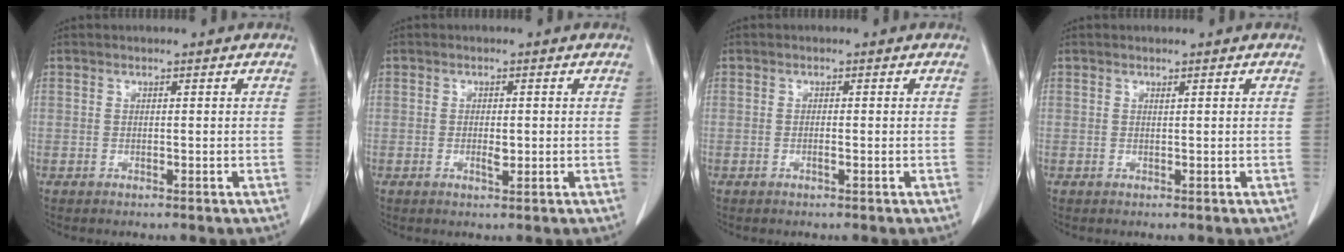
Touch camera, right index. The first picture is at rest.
{"total": 1.7, "force": [-0.1, 0.7, 1.6], "torque": [-0.029, 0.001, 0.003]}
{"total": 0.6, "force": [-0.1, 0.1, 0.6], "torque": [-0.011, 0.002, 0.002]}
{"total": 0.0}